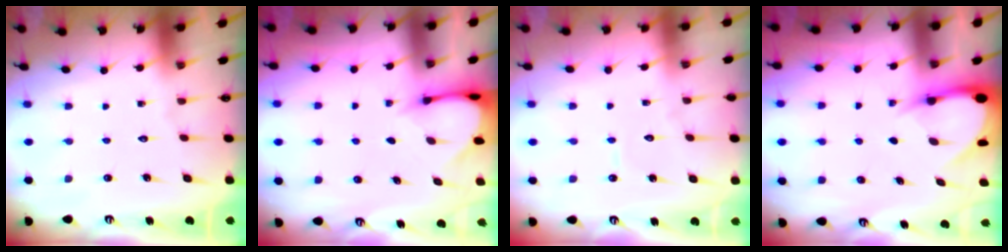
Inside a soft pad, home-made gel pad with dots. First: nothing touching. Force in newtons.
{"total": 3.1, "press": 3.1, "slide": 0.2}
{"total": 3.3, "press": 3.3, "slide": 0.4}
{"total": 4.2, "press": 4.2, "slide": 0.3}